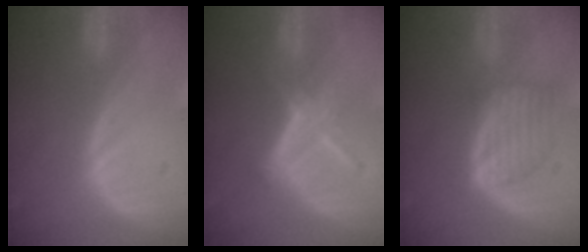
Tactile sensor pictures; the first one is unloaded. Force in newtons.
{"total": 5.9, "press": 5.1, "slide": 3.0}
{"total": 5.7, "press": 5.6, "slide": 1.2}